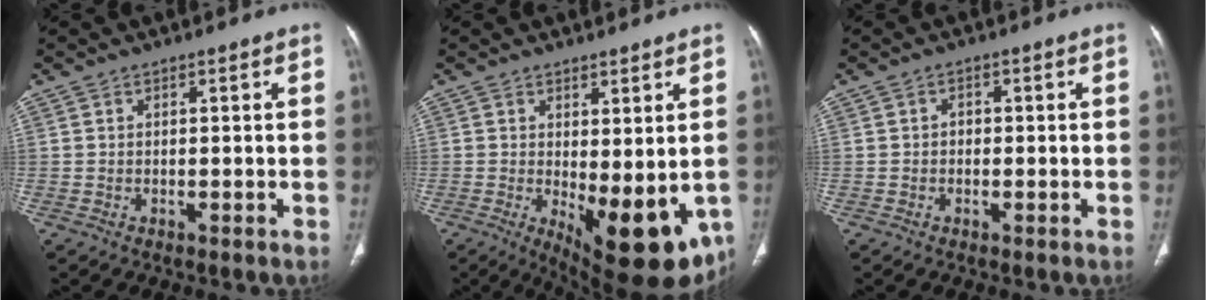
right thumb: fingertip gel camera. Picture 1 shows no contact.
{"total": 14.5, "force": [-2.9, 5.8, 13.0], "torque": [-0.165, -0.028, -0.020]}
{"total": 1.2, "force": [-0.2, 1.0, 0.6], "torque": [-0.001, 0.005, -0.008]}